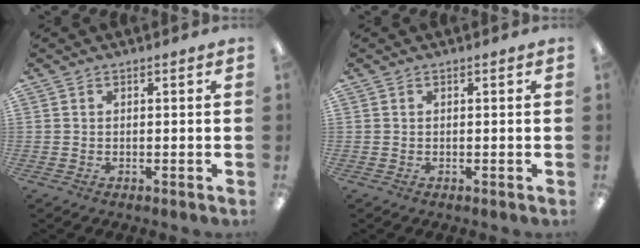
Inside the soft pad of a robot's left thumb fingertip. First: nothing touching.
{"total": 0.0}